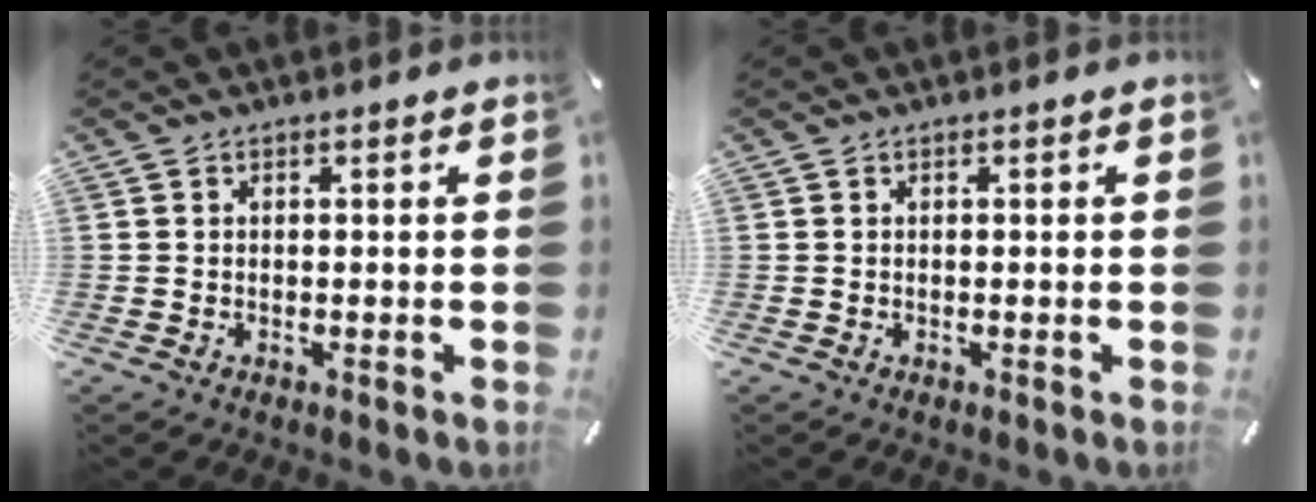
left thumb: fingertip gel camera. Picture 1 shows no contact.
{"total": 0.0}